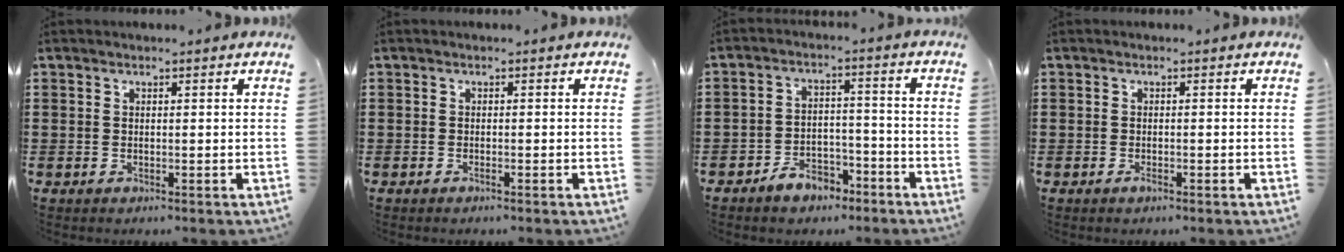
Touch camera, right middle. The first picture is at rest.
{"total": 0.5, "force": [-0.3, 0.0, 0.4], "torque": [-0.009, -0.004, -0.005]}
{"total": 5.2, "force": [-4.4, 2.3, 1.4], "torque": [-0.022, 0.017, -0.086]}
{"total": 1.1, "force": [-0.8, 0.4, 0.5], "torque": [-0.013, -0.005, -0.015]}